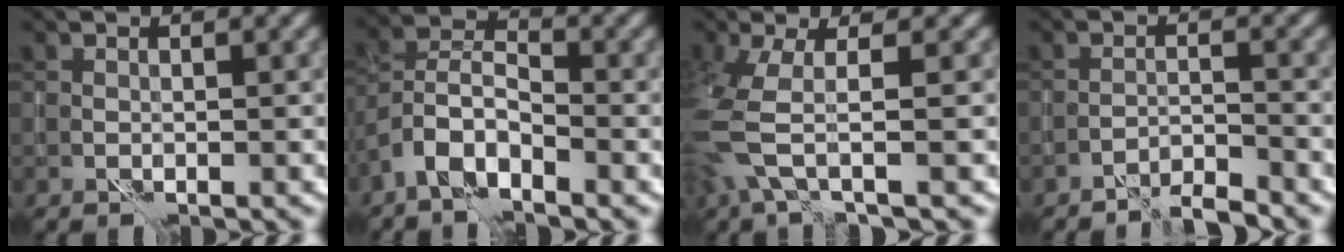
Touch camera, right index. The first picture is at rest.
{"total": 4.6, "force": [-3.0, 2.1, 2.8], "torque": [-0.055, 0.009, -0.069]}
{"total": 4.8, "force": [-1.0, 1.5, 4.4], "torque": [-0.119, -0.007, -0.028]}
{"total": 2.8, "force": [-2.6, 0.0, 0.8], "torque": [-0.010, 0.007, -0.051]}